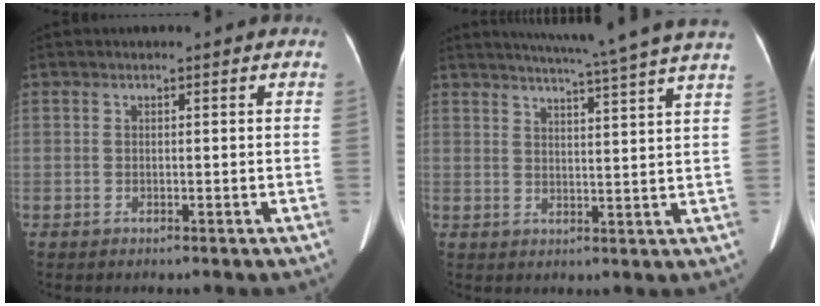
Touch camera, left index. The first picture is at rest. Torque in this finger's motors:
{"motor_torque": [-1.07, -1.07, -0.16, 0.01]}